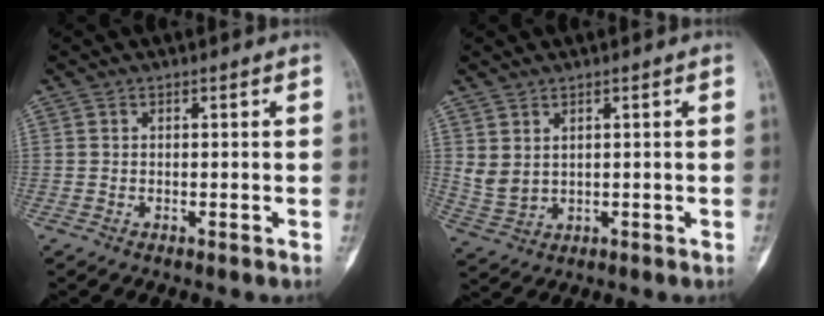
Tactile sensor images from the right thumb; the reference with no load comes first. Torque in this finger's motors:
{"motor_torque": [0.00, 0.57, 0.33, 0.30, 0.01]}